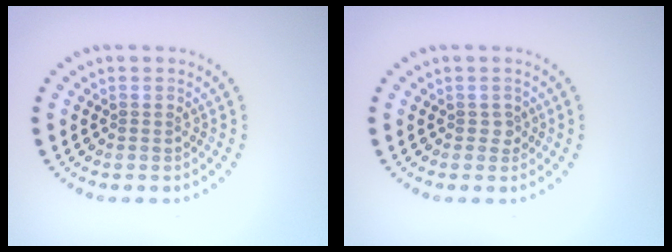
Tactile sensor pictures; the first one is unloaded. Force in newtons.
{"total": 0.9, "press": 0.6, "slide": 0.6}